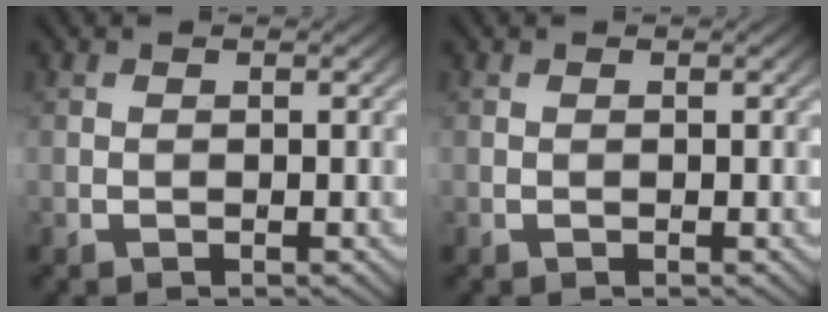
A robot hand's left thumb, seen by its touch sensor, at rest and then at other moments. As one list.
[{"total": 0.0}]